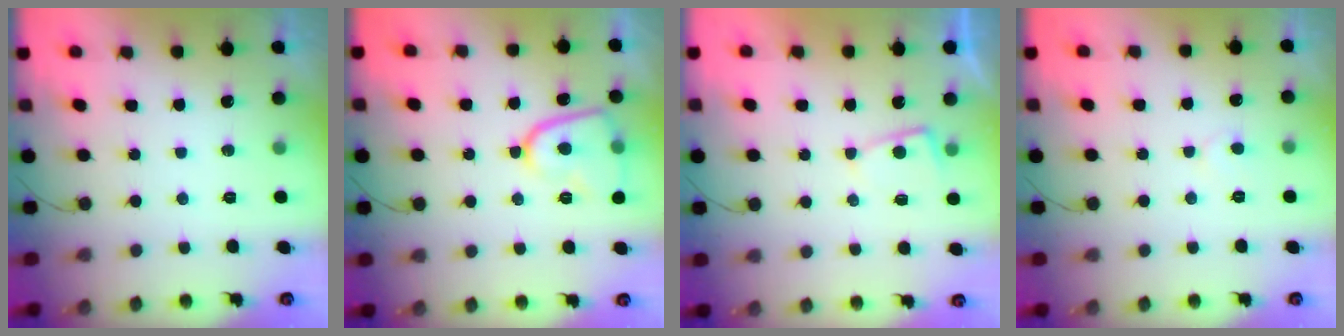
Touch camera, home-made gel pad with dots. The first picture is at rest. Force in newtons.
{"total": 11.1, "press": 11.0, "slide": 1.5}
{"total": 3.6, "press": 3.6, "slide": 0.4}
{"total": 3.8, "press": 3.8, "slide": 0.5}